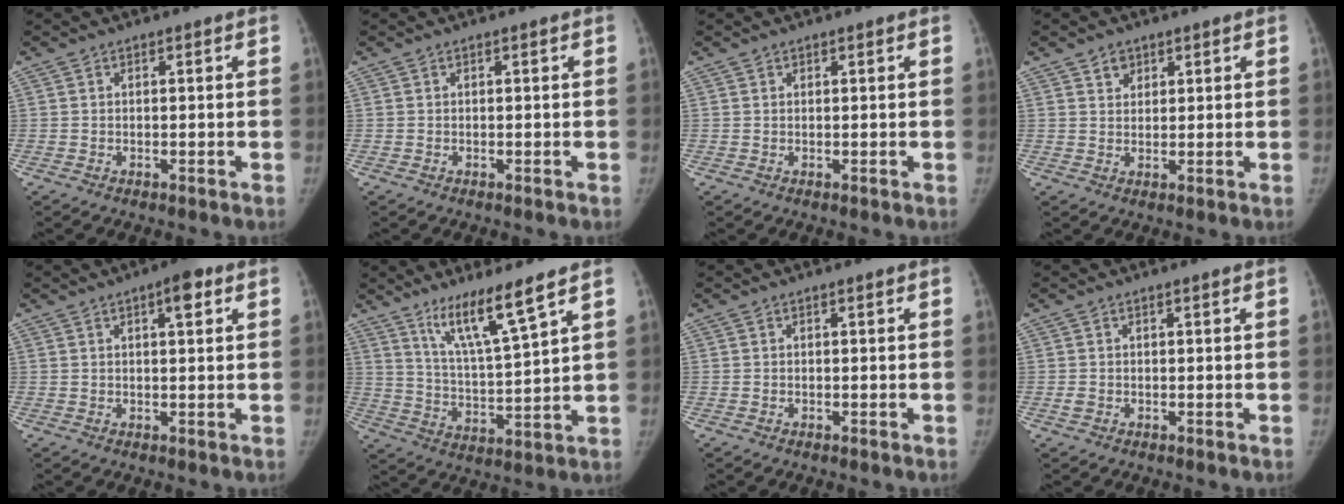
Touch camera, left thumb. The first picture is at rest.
{"total": 0.0}
{"total": 0.0}
{"total": 2.5, "force": [1.6, 1.8, 0.6], "torque": [0.005, -0.010, 0.026]}
{"total": 4.2, "force": [1.9, 1.3, 3.5], "torque": [-0.043, -0.003, 0.023]}
{"total": 12.5, "force": [8.7, 0.3, 9.0], "torque": [-0.161, -0.063, 0.172]}
{"total": 0.0}
{"total": 0.9, "force": [0.0, 0.6, 0.6], "torque": [-0.010, 0.003, 0.005]}